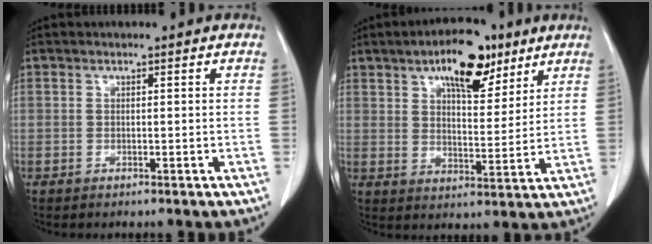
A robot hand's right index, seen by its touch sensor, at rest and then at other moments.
{"total": 11.7, "force": [7.0, 4.4, 8.3], "torque": [-0.127, 0.009, 0.110]}